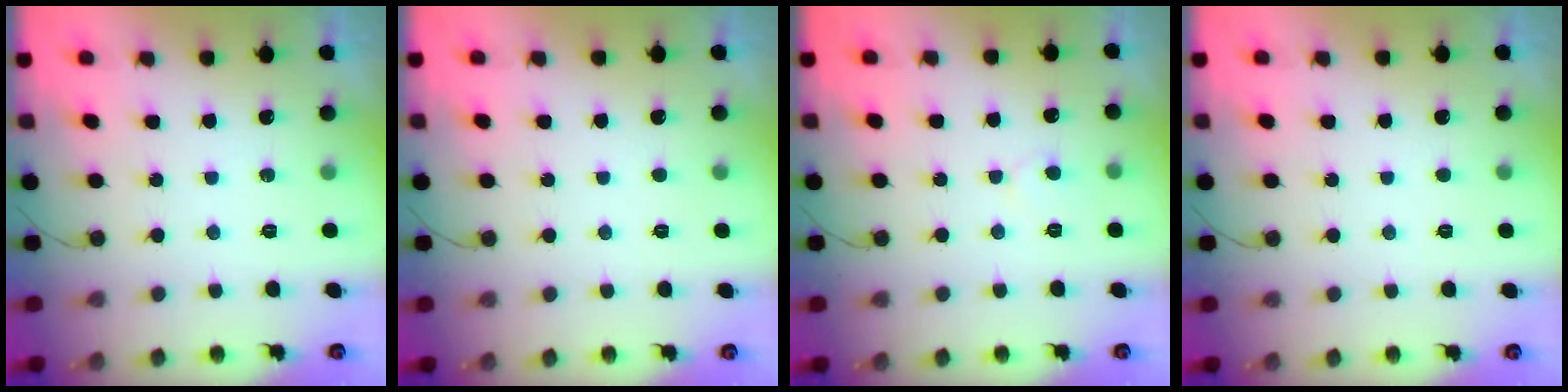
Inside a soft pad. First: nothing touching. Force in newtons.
{"total": 1.6, "press": 1.6, "slide": 0.1}
{"total": 3.8, "press": 3.8, "slide": 0.4}
{"total": 1.6, "press": 1.6, "slide": 0.1}